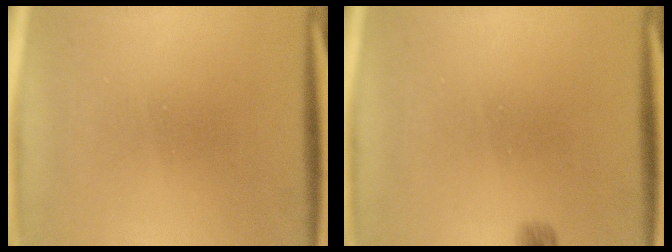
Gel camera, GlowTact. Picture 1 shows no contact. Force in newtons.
{"total": 1.3}